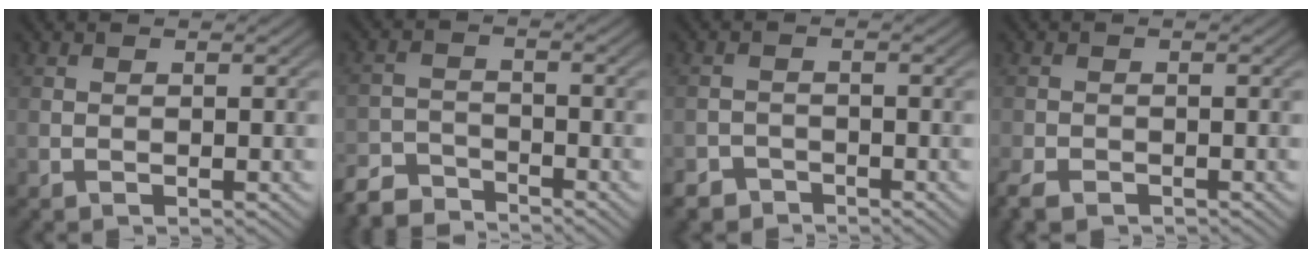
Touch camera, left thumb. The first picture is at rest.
{"total": 5.1, "force": [-4.7, 1.5, 1.3], "torque": [-0.021, -0.007, -0.100]}
{"total": 3.0, "force": [-2.6, 1.5, 0.3], "torque": [-0.002, 0.004, -0.049]}
{"total": 3.4, "force": [-2.6, 1.6, 1.6], "torque": [-0.035, -0.012, -0.054]}